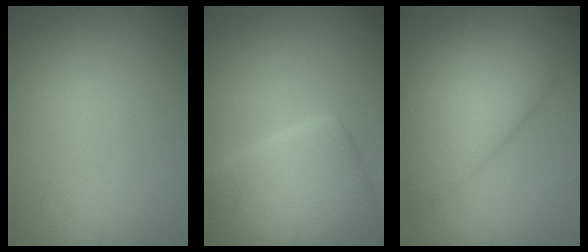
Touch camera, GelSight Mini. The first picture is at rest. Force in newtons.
{"total": 12.2, "press": 12.2, "slide": 0.6}
{"total": 5.9, "press": 5.9, "slide": 0.4}